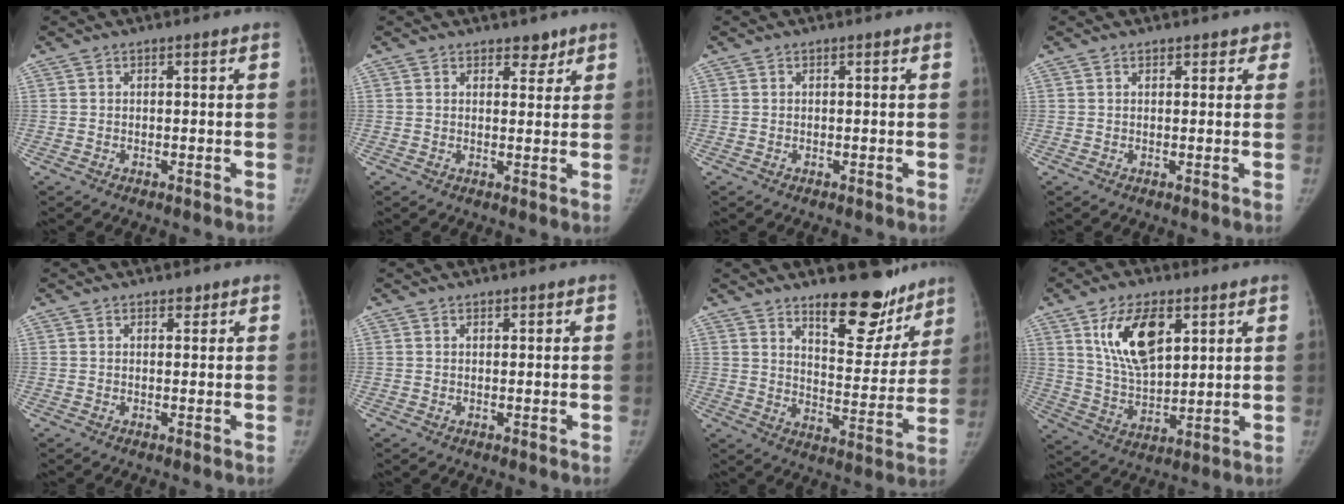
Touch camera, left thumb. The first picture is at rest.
{"total": 2.6, "force": [2.0, 1.4, 0.9], "torque": [0.006, -0.013, 0.027]}
{"total": 0.0}
{"total": 2.1, "force": [1.5, 1.3, 0.6], "torque": [0.023, -0.003, 0.010]}
{"total": 1.1, "force": [0.8, 0.6, 0.4], "torque": [0.001, -0.005, 0.009]}
{"total": 0.5, "force": [0.4, 0.2, 0.1], "torque": [-0.002, -0.004, 0.006]}
{"total": 14.7, "force": [11.1, 5.8, 7.8], "torque": [-0.052, -0.090, 0.165]}
{"total": 13.5, "force": [5.8, 6.9, 10.1], "torque": [-0.158, -0.027, 0.116]}